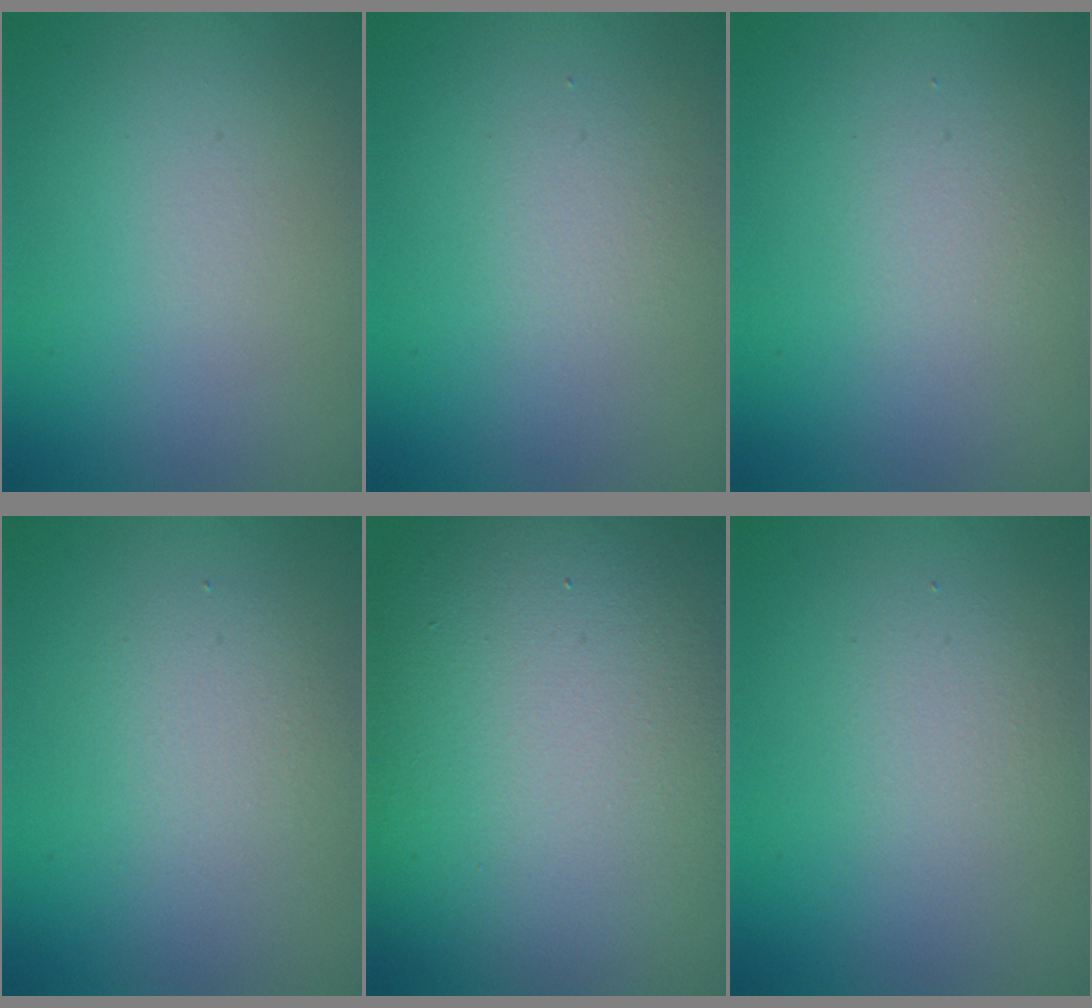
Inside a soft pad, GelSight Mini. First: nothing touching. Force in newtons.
{"total": 1.3, "press": 1.3, "slide": 0.1}
{"total": 1.3, "press": 1.3, "slide": 0.1}
{"total": 2.4, "press": 2.4, "slide": 0.1}
{"total": 20.3, "press": 20.2, "slide": 1.3}
{"total": 1.8, "press": 1.8, "slide": 0.1}